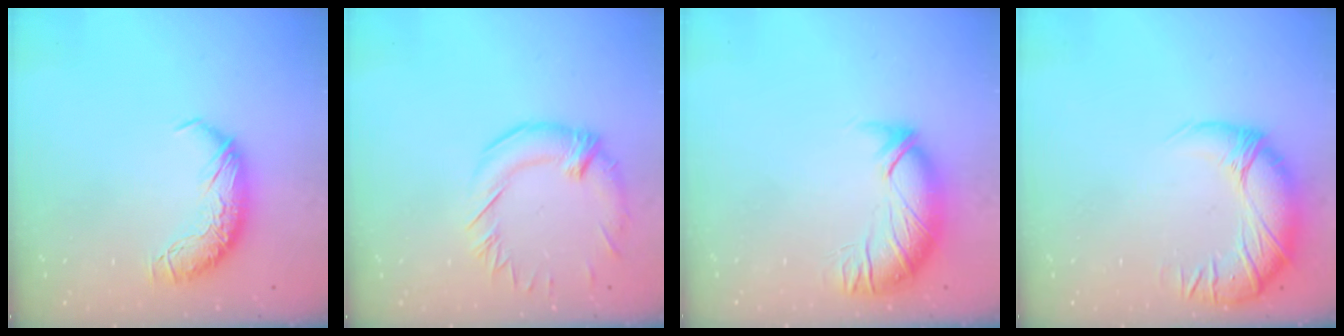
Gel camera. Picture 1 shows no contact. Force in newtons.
{"total": 2.1, "press": 1.3, "slide": 1.6}
{"total": 3.0, "press": 1.5, "slide": 2.6}
{"total": 4.8, "press": 3.2, "slide": 3.6}